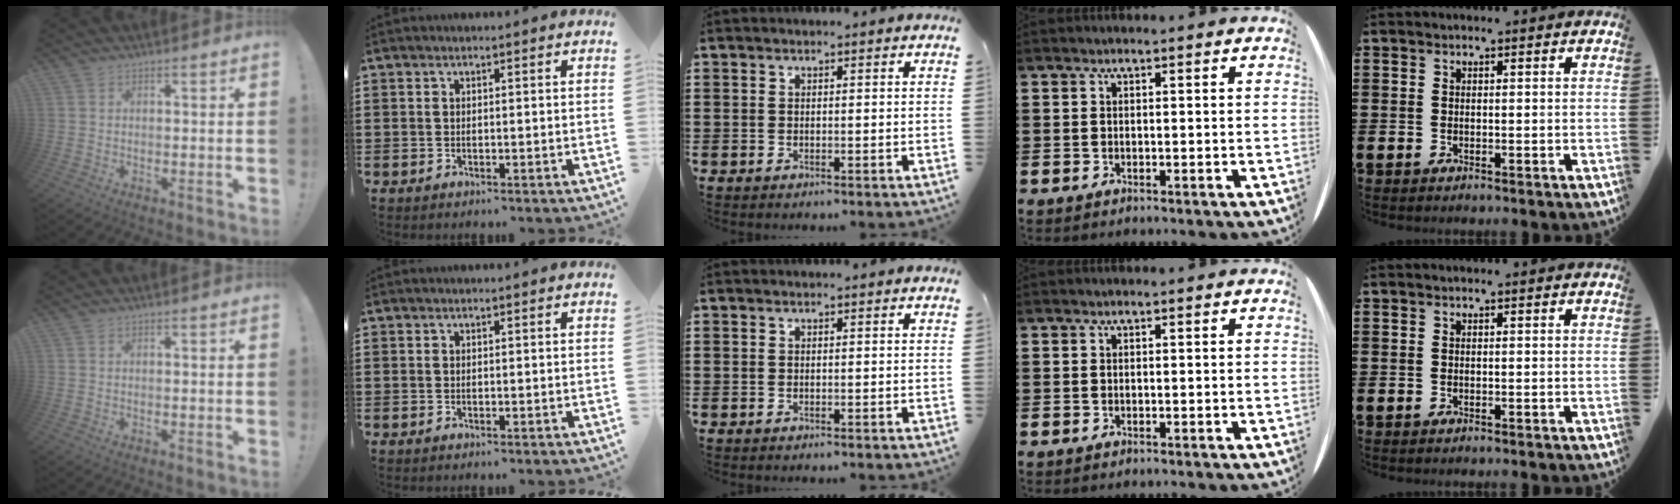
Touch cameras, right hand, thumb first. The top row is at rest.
{}